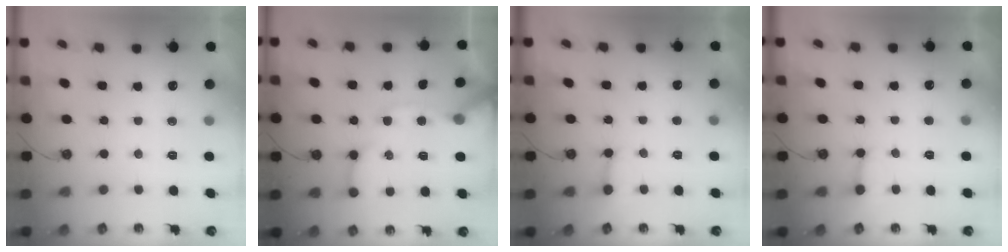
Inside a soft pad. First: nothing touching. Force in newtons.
{"total": 14.4, "press": 14.3, "slide": 1.9}
{"total": 4.0, "press": 4.0, "slide": 0.5}
{"total": 4.0, "press": 4.0, "slide": 0.5}